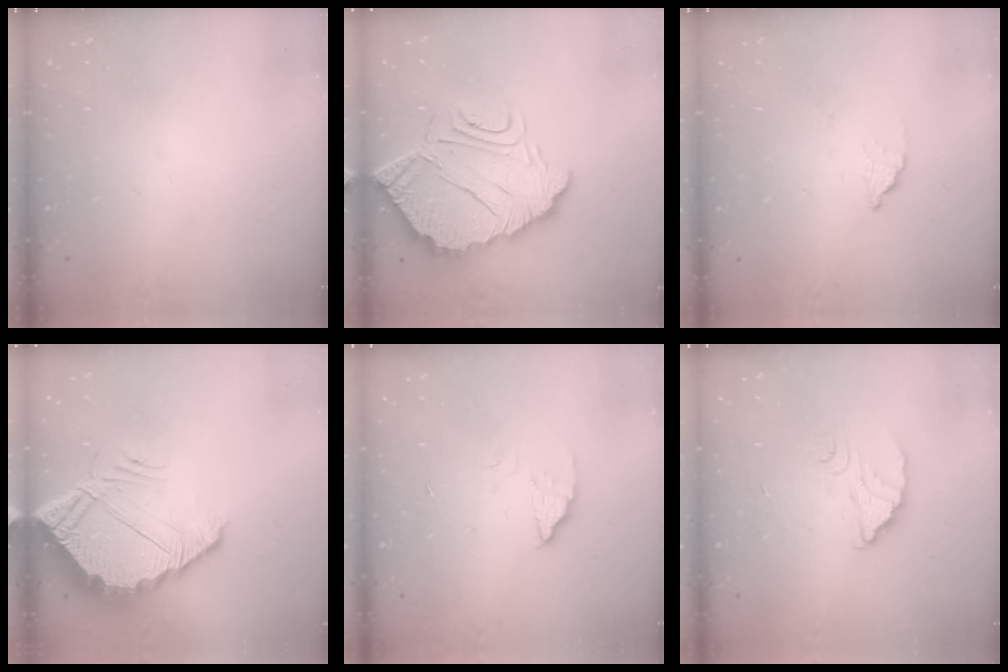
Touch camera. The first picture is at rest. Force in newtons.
{"total": 11.7, "press": 11.7, "slide": 0.9}
{"total": 1.8, "press": 1.8, "slide": 0.1}
{"total": 7.1, "press": 7.1, "slide": 0.3}
{"total": 2.2, "press": 2.2, "slide": 0.1}
{"total": 2.7, "press": 2.7, "slide": 0.1}